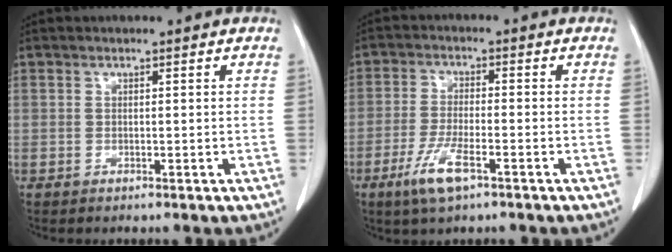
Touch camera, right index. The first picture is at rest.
{"total": 6.2, "force": [-3.5, 1.2, 5.0], "torque": [-0.108, -0.010, -0.062]}